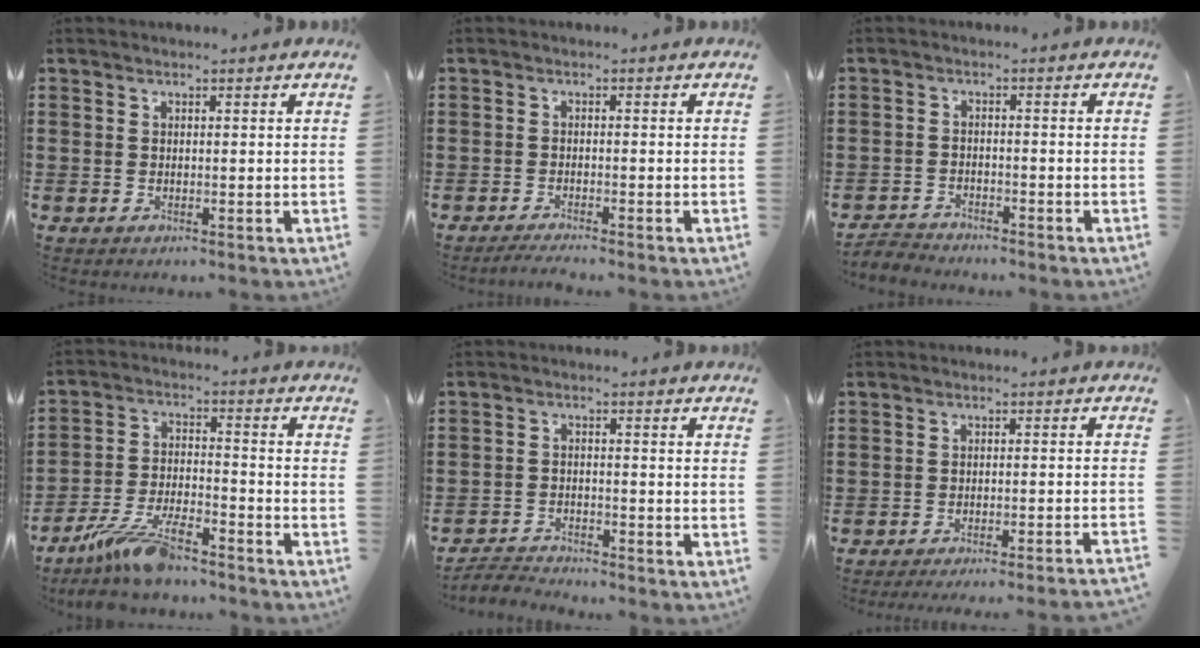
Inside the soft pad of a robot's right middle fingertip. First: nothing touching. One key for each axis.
{"total": 1.4, "fx": -1.3, "fy": -0.2, "fz": 0.6, "tx": -0.011, "ty": -0.004, "tz": -0.022}
{"total": 2.7, "fx": -2.7, "fy": 0.2, "fz": -0.1, "tx": -0.014, "ty": -0.005, "tz": -0.060}
{"total": 9.3, "fx": -7.8, "fy": 1.7, "fz": 4.8, "tx": -0.107, "ty": 0.005, "tz": -0.151}
{"total": 3.0, "fx": -2.9, "fy": 0.3, "fz": 0.2, "tx": -0.018, "ty": -0.002, "tz": -0.065}
{"total": 2.6, "fx": -2.5, "fy": -0.5, "fz": 0.8, "tx": -0.015, "ty": 0.000, "tz": -0.050}